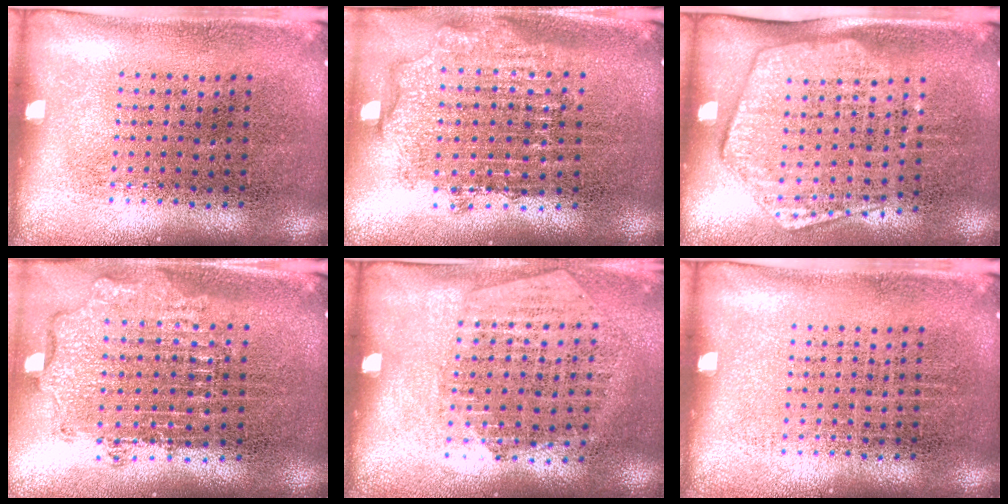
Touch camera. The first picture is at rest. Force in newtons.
{"total": 1.8, "press": 1.5, "slide": 1.1}
{"total": 1.8, "press": 1.6, "slide": 0.8}
{"total": 1.9, "press": 1.4, "slide": 1.2}
{"total": 1.3, "press": 1.2, "slide": 0.5}
{"total": 0.0}